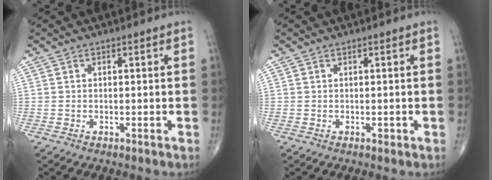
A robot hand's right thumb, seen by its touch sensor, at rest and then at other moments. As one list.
[{"total": 0.5, "force": [0.0, 0.3, 0.4], "torque": [-0.002, 0.000, 0.000]}]